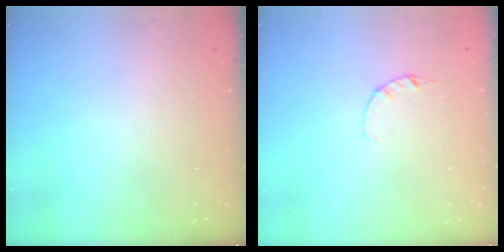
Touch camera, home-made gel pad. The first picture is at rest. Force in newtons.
{"total": 1.2, "press": 1.1, "slide": 0.3}